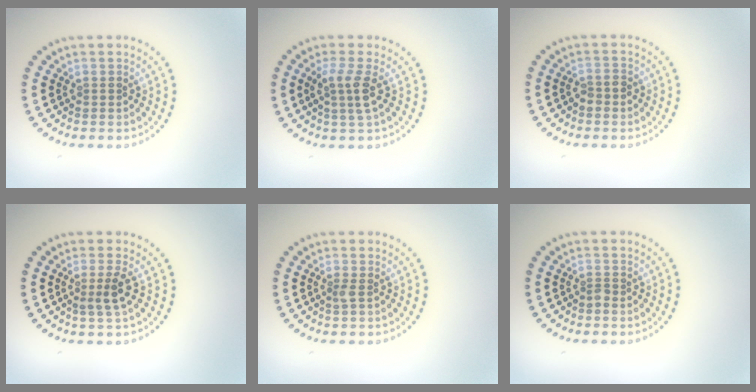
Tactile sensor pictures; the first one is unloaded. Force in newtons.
{"total": 2.5, "press": 2.0, "slide": 1.5}
{"total": 1.4, "press": 1.2, "slide": 0.5}
{"total": 2.0, "press": 1.5, "slide": 1.3}
{"total": 0.7, "press": 0.6, "slide": 0.3}
{"total": 0.6, "press": 0.5, "slide": 0.4}